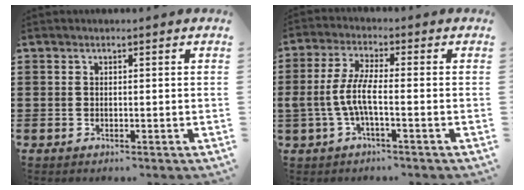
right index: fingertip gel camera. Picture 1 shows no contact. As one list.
[{"total": 5.6, "force": [-1.6, 1.2, 5.2], "torque": [-0.127, -0.012, -0.041]}]